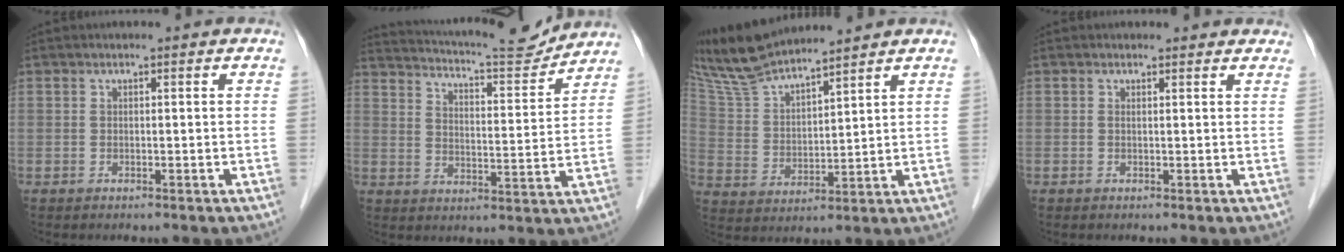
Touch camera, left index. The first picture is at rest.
{"total": 14.7, "force": [14.1, 0.6, 4.1], "torque": [-0.077, -0.019, 0.201]}
{"total": 11.8, "force": [10.9, 0.6, 4.5], "torque": [-0.105, 0.019, 0.219]}
{"total": 2.0, "force": [1.8, 0.8, 0.4], "torque": [-0.011, 0.005, 0.009]}